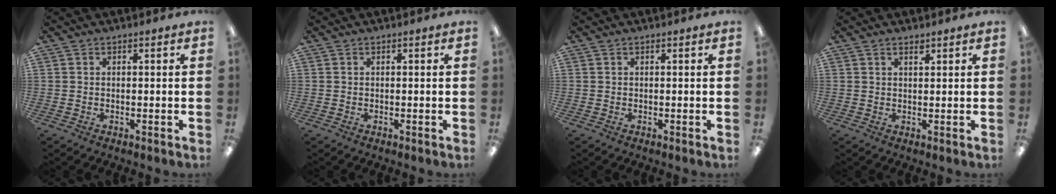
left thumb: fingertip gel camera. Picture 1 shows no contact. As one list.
[{"total": 0.0}, {"total": 0.0}, {"total": 1.4, "force": [1.2, 0.3, 0.6], "torque": [-0.014, -0.001, 0.021]}]